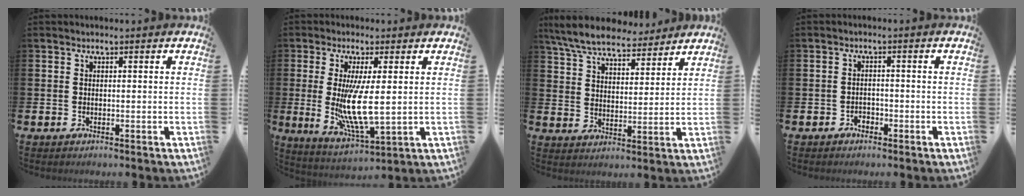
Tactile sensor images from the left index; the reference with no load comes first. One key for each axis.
{"total": 8.6, "fx": 1.3, "fy": 2.2, "fz": 8.2, "tx": -0.142, "ty": -0.016, "tz": 0.020}
{"total": 7.2, "fx": 6.6, "fy": 1.9, "fz": 2.1, "tx": -0.076, "ty": -0.028, "tz": 0.120}
{"total": 1.4, "fx": -1.1, "fy": 0.8, "fz": 0.1, "tx": -0.010, "ty": 0.003, "tz": -0.024}